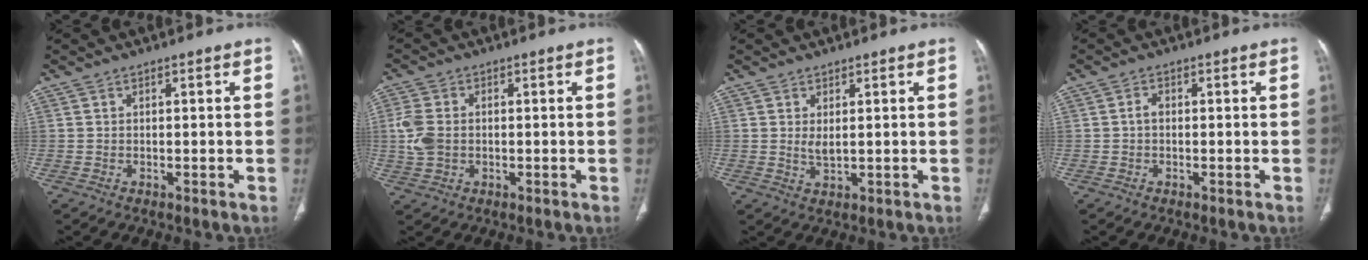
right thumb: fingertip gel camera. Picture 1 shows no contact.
{"total": 5.6, "force": [0.0, 4.1, 3.8], "torque": [-0.096, 0.004, 0.001]}
{"total": 2.1, "force": [0.6, 0.9, 1.8], "torque": [-0.035, -0.010, 0.016]}
{"total": 1.3, "force": [-0.2, 0.9, 1.0], "torque": [-0.014, 0.003, -0.006]}